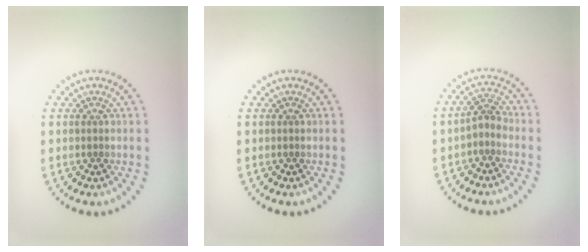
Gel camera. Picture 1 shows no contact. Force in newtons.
{"total": 0.0}
{"total": 1.9, "press": 1.4, "slide": 1.2}